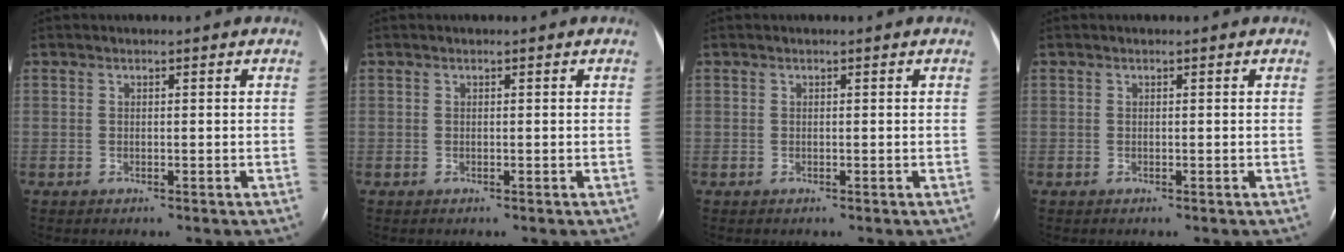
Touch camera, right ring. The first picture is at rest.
{"total": 0.0}
{"total": 0.0}
{"total": 0.0}